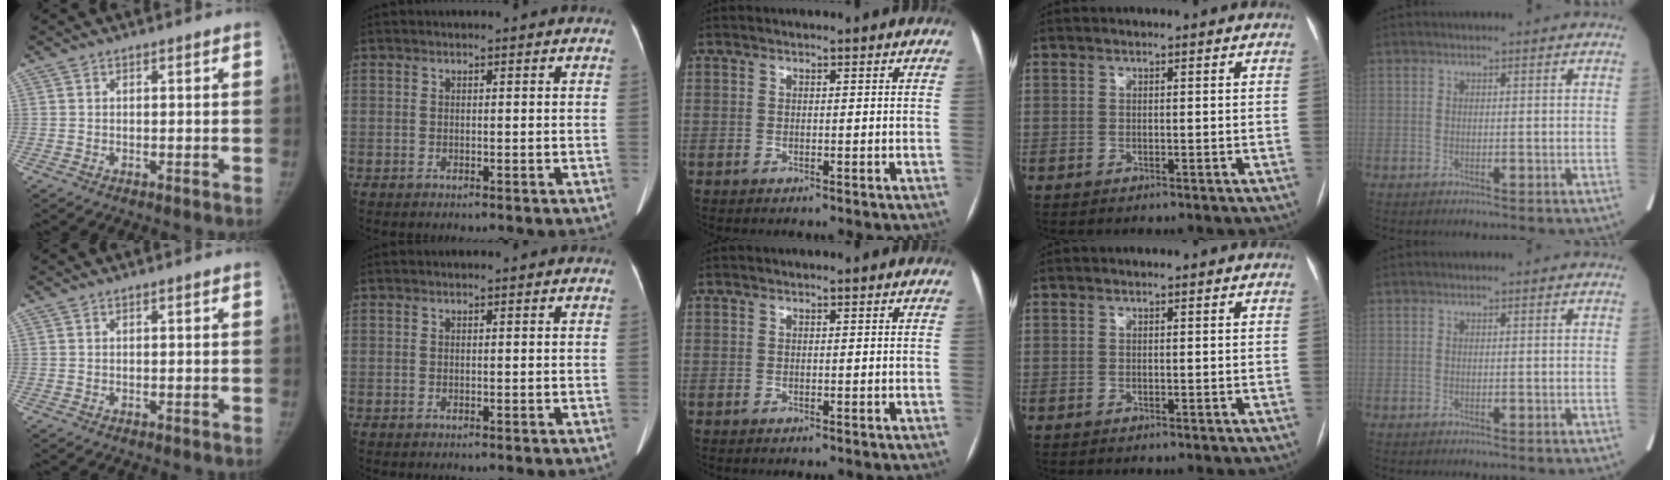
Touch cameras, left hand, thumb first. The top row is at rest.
{}